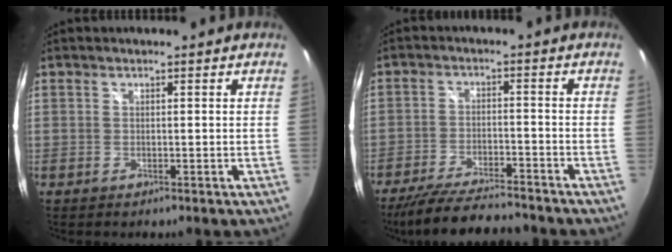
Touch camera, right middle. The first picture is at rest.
{"total": 14.1, "force": [-12.4, 2.3, 6.2], "torque": [-0.135, -0.019, -0.202]}